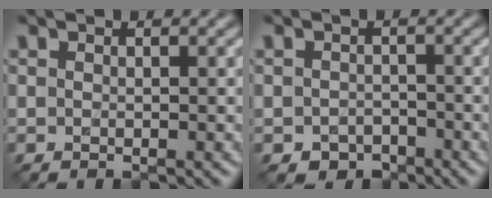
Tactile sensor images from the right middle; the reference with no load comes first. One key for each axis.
{"total": 2.4, "fx": -1.7, "fy": 1.6, "fz": 0.7, "tx": -0.010, "ty": -0.009, "tz": -0.028}